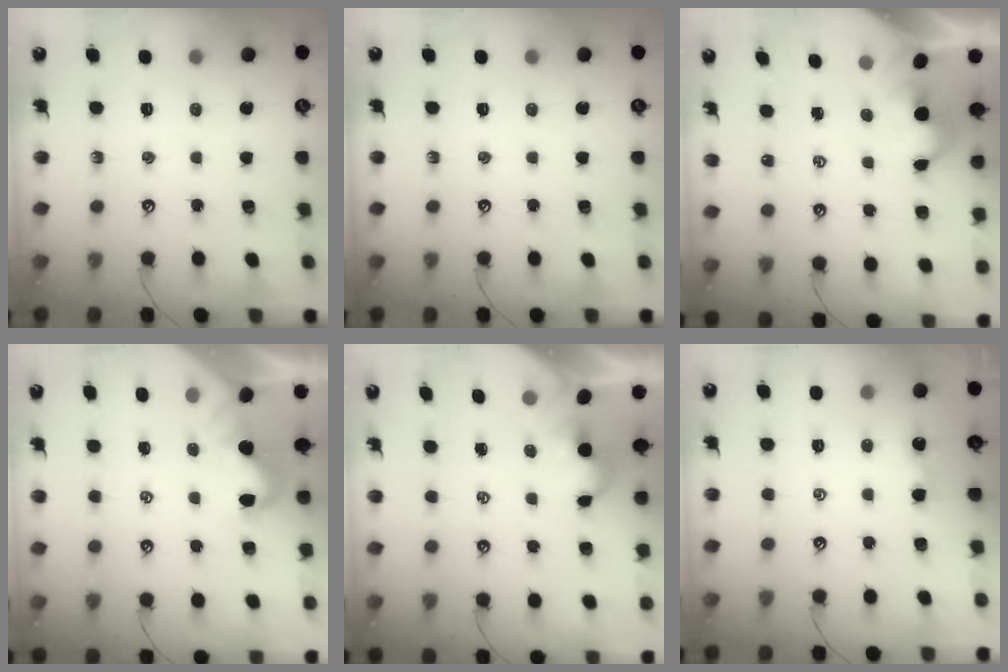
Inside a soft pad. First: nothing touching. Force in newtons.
{"total": 0.0}
{"total": 2.3, "press": 2.2, "slide": 0.3}
{"total": 0.0}
{"total": 0.0}
{"total": 3.6, "press": 3.6, "slide": 0.1}